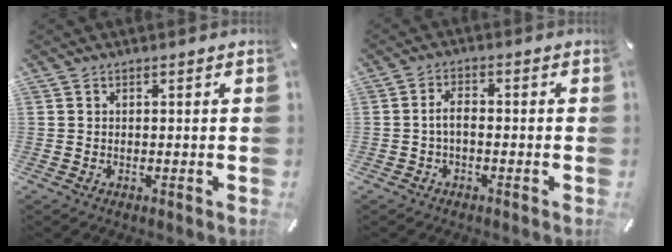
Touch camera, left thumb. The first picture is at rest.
{"total": 3.3, "force": [-1.0, 1.6, 2.8], "torque": [-0.064, 0.004, -0.024]}